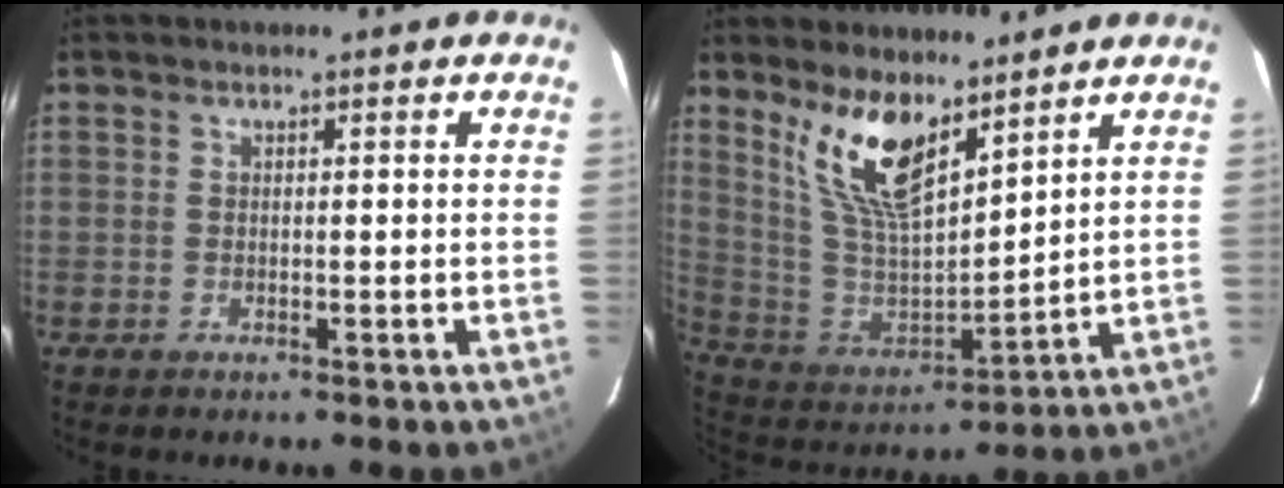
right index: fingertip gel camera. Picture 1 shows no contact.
{"total": 14.7, "force": [9.7, 5.4, 9.6], "torque": [-0.187, -0.003, 0.204]}